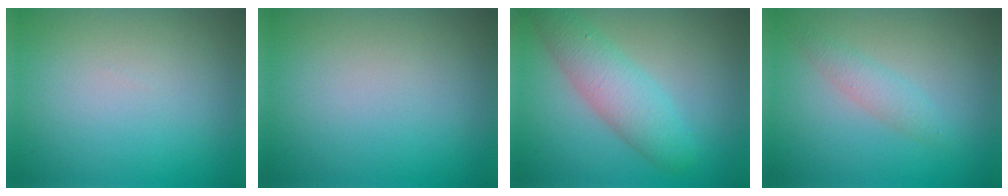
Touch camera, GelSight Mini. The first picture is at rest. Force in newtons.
{"total": 0.0}
{"total": 4.3, "press": 4.3, "slide": 0.2}
{"total": 1.6, "press": 1.6, "slide": 0.0}